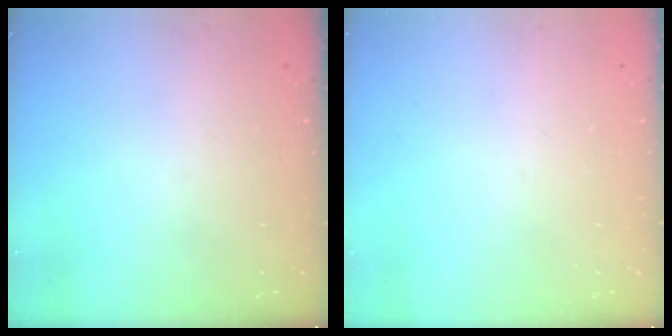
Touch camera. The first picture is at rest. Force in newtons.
{"total": 0.0}